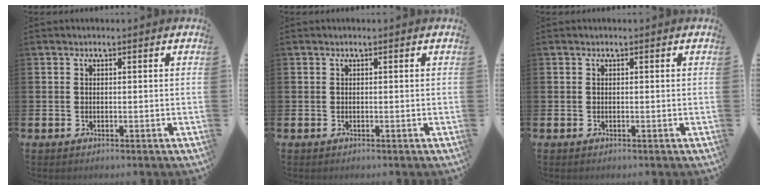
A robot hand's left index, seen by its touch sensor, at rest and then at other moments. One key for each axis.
{"total": 0.0}
{"total": 0.0}